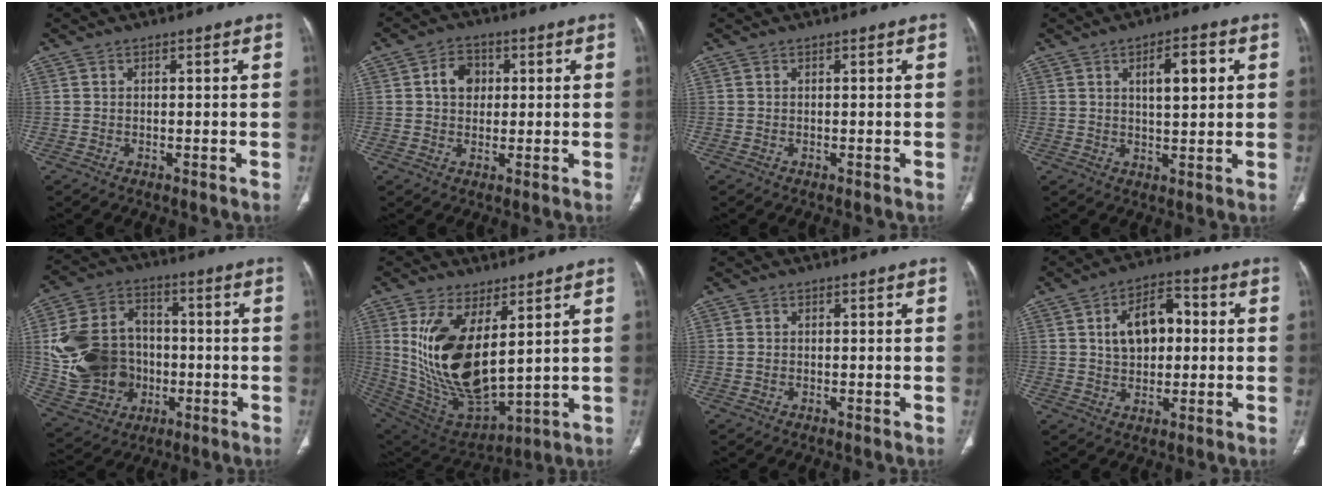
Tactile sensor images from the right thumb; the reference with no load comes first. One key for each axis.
{"total": 5.5, "fx": 1.1, "fy": 4.3, "fz": 3.2, "tx": -0.033, "ty": 0.007, "tz": 0.014}
{"total": 0.0}
{"total": 7.0, "fx": 2.3, "fy": 2.6, "fz": 6.1, "tx": -0.086, "ty": -0.006, "tz": 0.037}
{"total": 19.2, "fx": -1.4, "fy": 15.7, "fz": 11.0, "tx": -0.198, "ty": 0.022, "tz": -0.006}
{"total": 19.4, "fx": 5.0, "fy": 9.0, "fz": 16.4, "tx": -0.310, "ty": -0.036, "tz": 0.123}
{"total": 0.8, "fx": -0.1, "fy": 0.7, "fz": 0.5, "tx": -0.014, "ty": 0.002, "tz": 0.002}
{"total": 10.8, "fx": 1.5, "fy": 6.8, "fz": 8.2, "tx": -0.111, "ty": 0.017, "tz": 0.023}